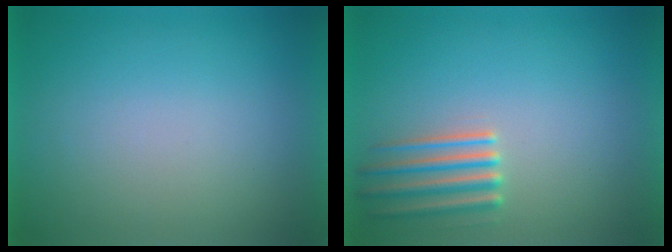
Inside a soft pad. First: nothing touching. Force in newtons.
{"total": 3.8}